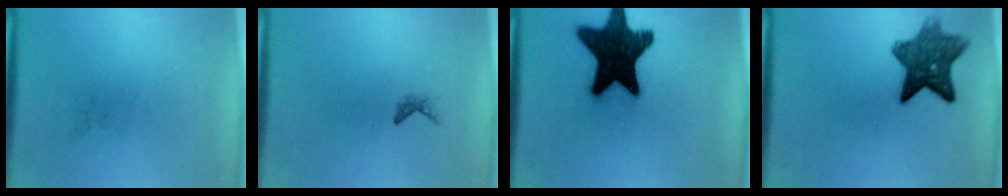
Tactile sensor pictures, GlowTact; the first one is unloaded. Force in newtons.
{"total": 0.6}
{"total": 19.6}
{"total": 8.9}